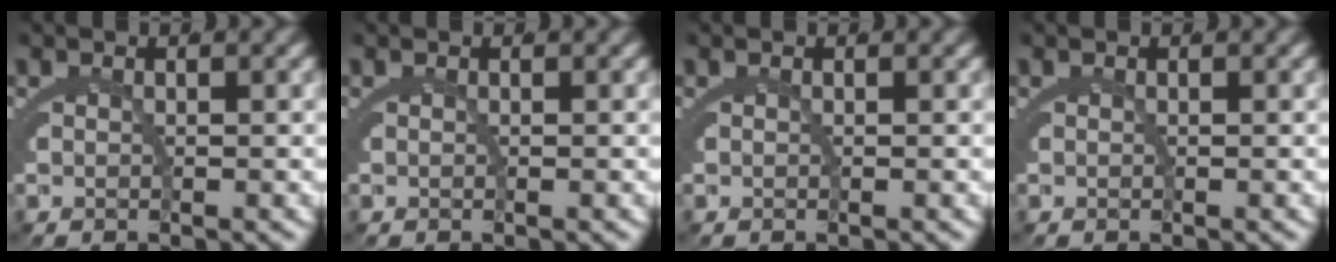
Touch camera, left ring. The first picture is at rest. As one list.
[{"total": 0.0}, {"total": 0.0}, {"total": 0.0}]